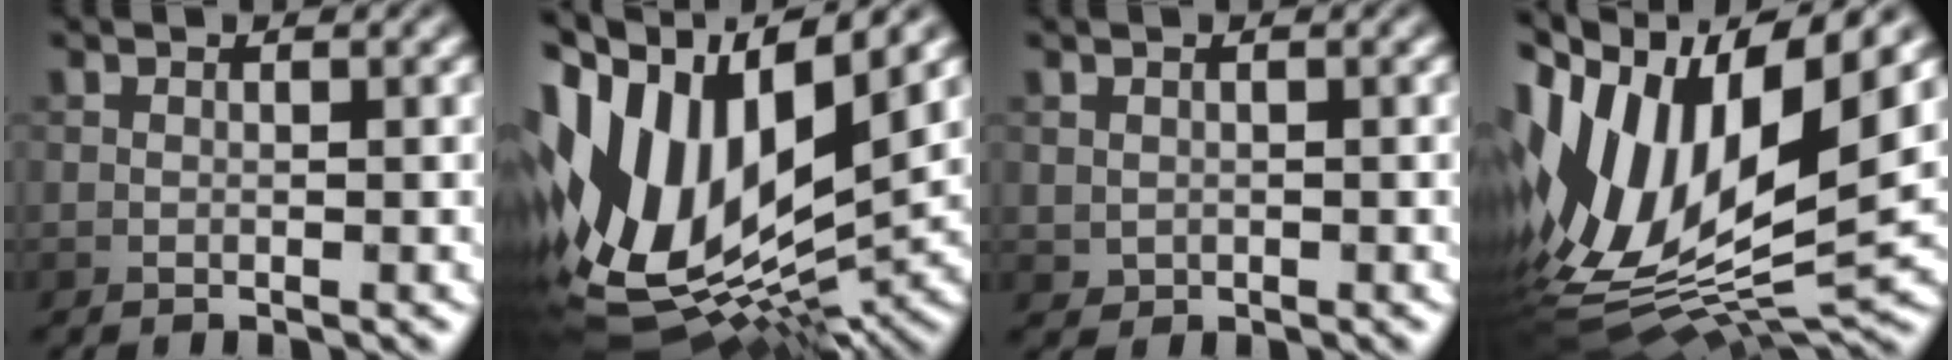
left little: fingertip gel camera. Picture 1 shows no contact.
{"total": 16.3, "force": [2.2, 9.1, 13.4], "torque": [-0.285, 0.021, 0.036]}
{"total": 0.7, "force": [0.1, 0.7, 0.2], "torque": [-0.002, -0.004, 0.005]}
{"total": 15.9, "force": [1.9, 7.6, 13.9], "torque": [-0.283, 0.022, 0.022]}